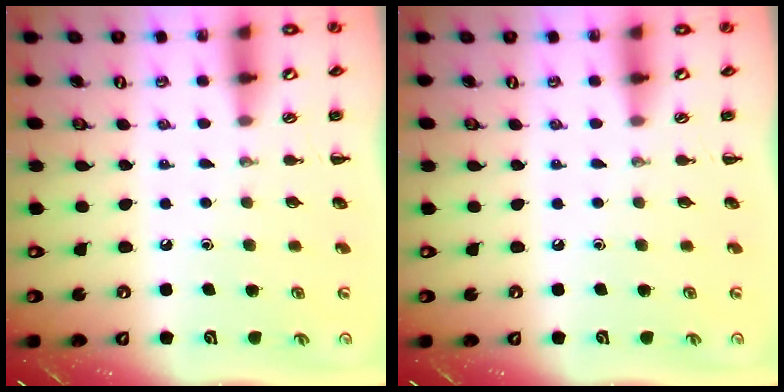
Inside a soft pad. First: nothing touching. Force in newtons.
{"total": 0.0}